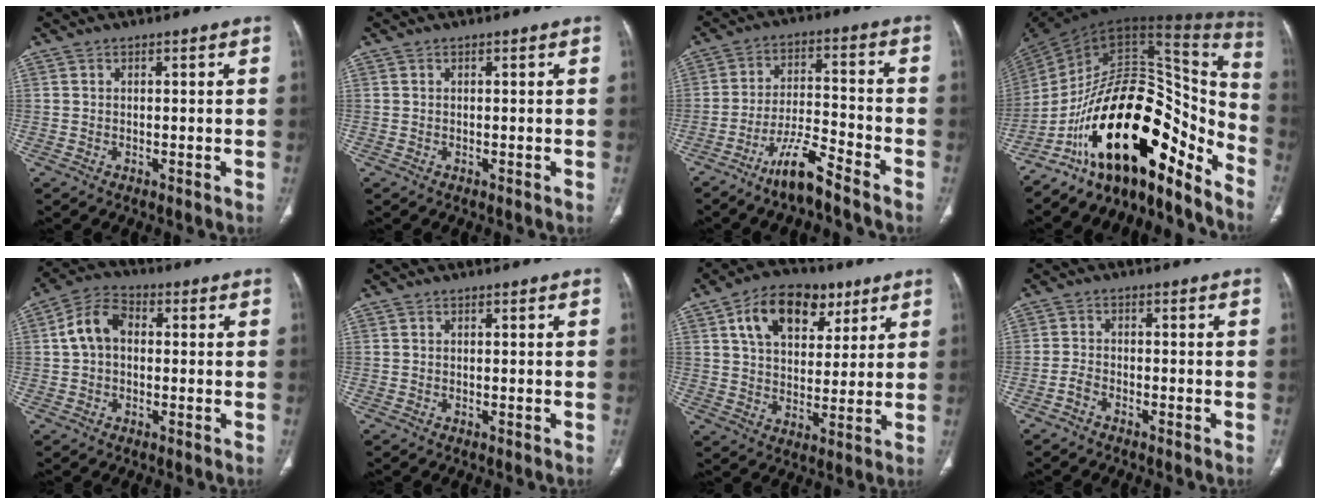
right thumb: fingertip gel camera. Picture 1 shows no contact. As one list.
[{"total": 0.0}, {"total": 8.7, "force": [-6.8, 0.9, 5.3], "torque": [-0.098, 0.045, -0.130]}, {"total": 30.4, "force": [-17.8, 12.2, 21.4], "torque": [-0.275, 0.120, -0.286]}, {"total": 7.6, "force": [0.6, 5.3, 5.4], "torque": [-0.098, 0.024, 0.003]}, {"total": 0.0}, {"total": 15.4, "force": [7.1, 9.8, 9.5], "torque": [-0.121, -0.009, 0.118]}, {"total": 2.0, "force": [-1.6, 0.8, 0.8], "torque": [-0.020, 0.014, -0.032]}]